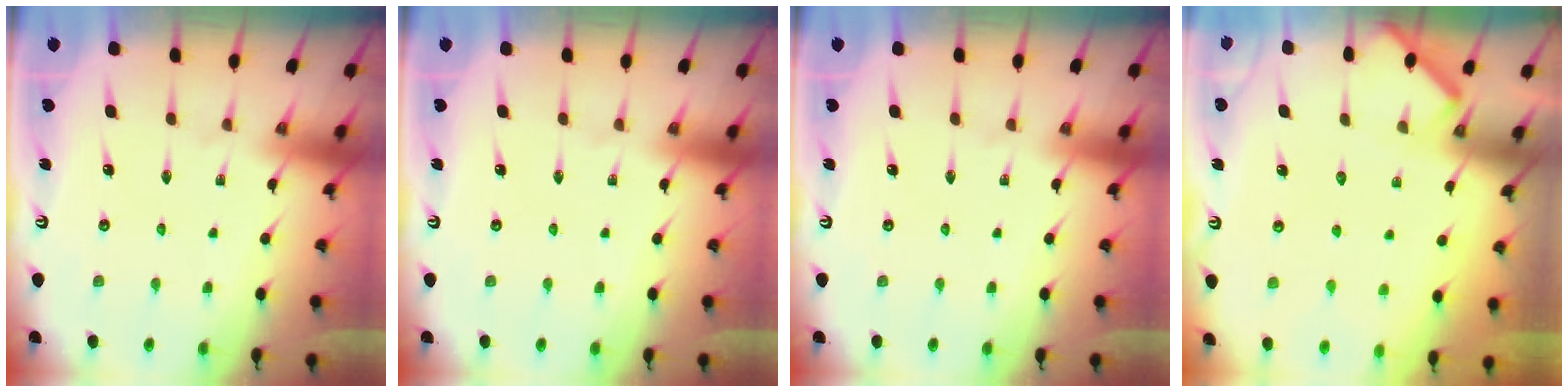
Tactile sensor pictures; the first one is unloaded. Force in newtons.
{"total": 0.0}
{"total": 0.0}
{"total": 5.2, "press": 5.2, "slide": 0.6}